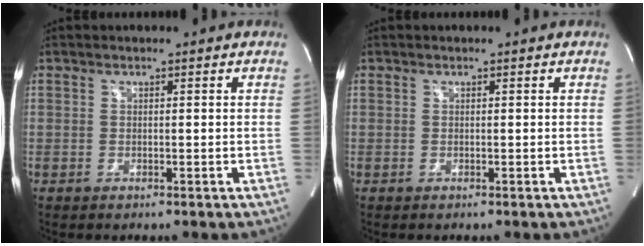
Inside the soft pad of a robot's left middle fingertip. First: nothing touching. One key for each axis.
{"total": 0.0}